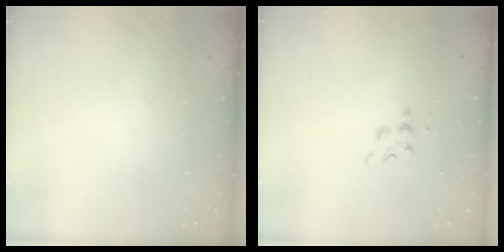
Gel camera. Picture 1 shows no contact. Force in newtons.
{"total": 6.1, "press": 6.1, "slide": 0.6}